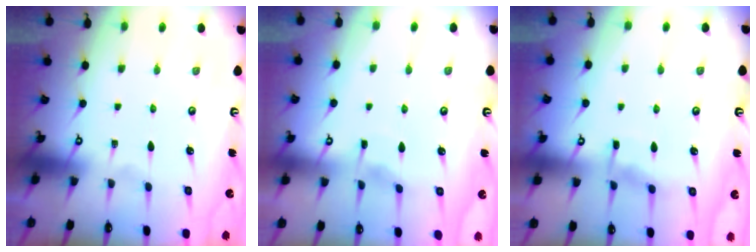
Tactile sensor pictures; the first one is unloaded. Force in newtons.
{"total": 3.2, "press": 3.2, "slide": 0.5}
{"total": 5.8, "press": 5.7, "slide": 0.6}